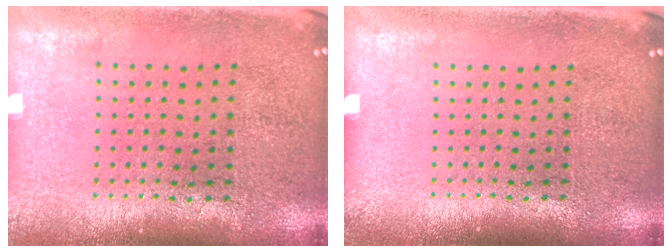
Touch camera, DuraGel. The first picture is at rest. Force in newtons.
{"total": 0.0}